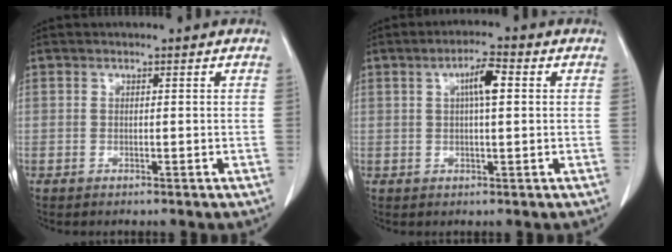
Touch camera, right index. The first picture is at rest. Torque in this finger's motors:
{"motor_torque": [0.23, 0.06, 0.12, 0.06]}